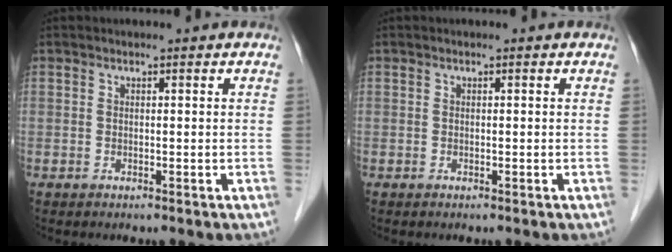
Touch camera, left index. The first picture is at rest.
{"total": 0.0}